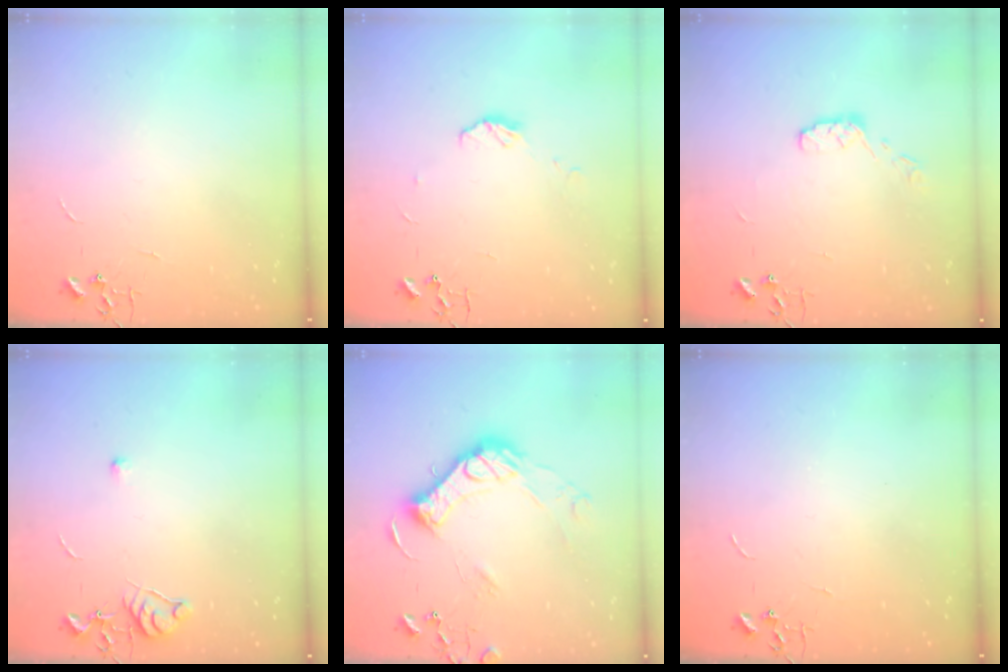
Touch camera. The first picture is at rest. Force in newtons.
{"total": 5.7, "press": 5.7, "slide": 0.4}
{"total": 6.8, "press": 6.7, "slide": 0.8}
{"total": 5.9, "press": 5.8, "slide": 0.8}
{"total": 15.5, "press": 15.4, "slide": 1.7}
{"total": 0.0}